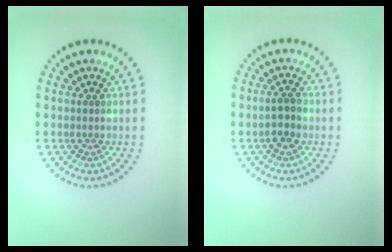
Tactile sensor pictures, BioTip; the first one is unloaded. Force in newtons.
{"total": 2.0, "press": 2.0, "slide": 0.5}